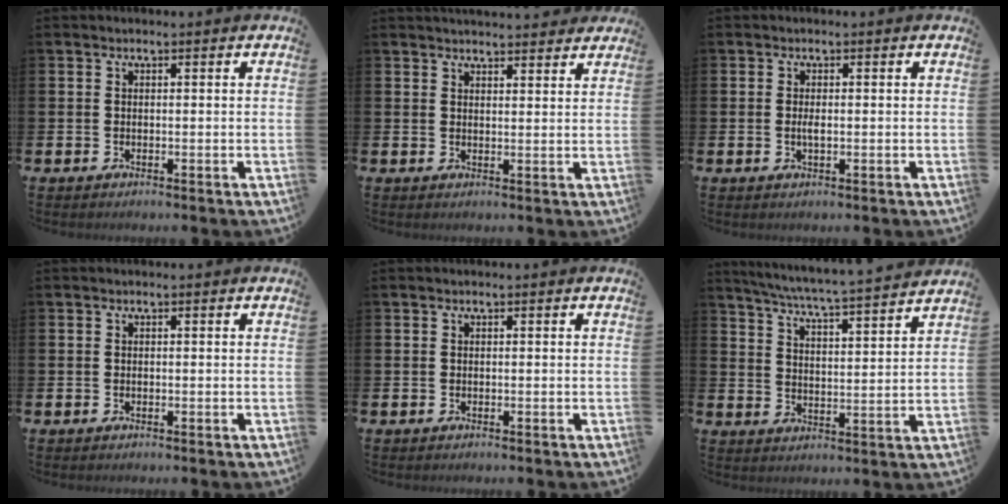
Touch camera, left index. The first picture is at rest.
{"total": 3.2, "force": [3.1, 0.6, 0.1], "torque": [0.002, -0.018, 0.055]}
{"total": 1.3, "force": [0.0, 0.5, 1.2], "torque": [-0.017, -0.001, -0.003]}
{"total": 0.0}
{"total": 0.0}
{"total": 6.1, "force": [5.8, -0.5, 1.9], "torque": [-0.058, -0.045, 0.097]}